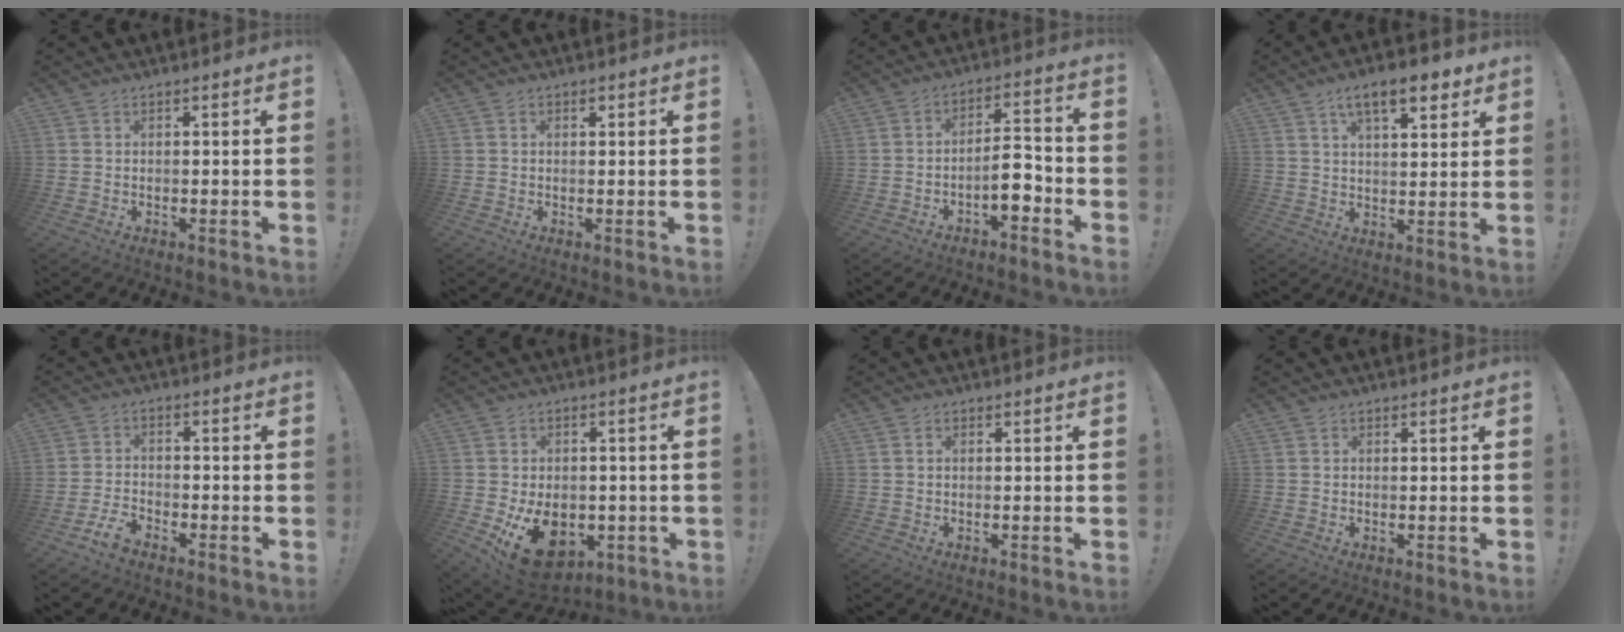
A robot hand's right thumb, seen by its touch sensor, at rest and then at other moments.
{"total": 0.7, "force": [0.5, 0.5, 0.2], "torque": [0.009, -0.004, 0.006]}
{"total": 8.5, "force": [-4.2, 3.2, 6.7], "torque": [-0.108, 0.020, -0.071]}
{"total": 10.5, "force": [6.0, 3.9, 7.7], "torque": [-0.112, -0.021, 0.102]}
{"total": 5.1, "force": [-3.9, 2.0, 2.6], "torque": [-0.065, 0.008, -0.071]}
{"total": 14.5, "force": [-4.8, 10.6, 8.6], "torque": [-0.121, 0.025, -0.071]}
{"total": 0.6, "force": [0.0, 0.4, 0.4], "torque": [-0.013, 0.004, 0.000]}
{"total": 0.0}